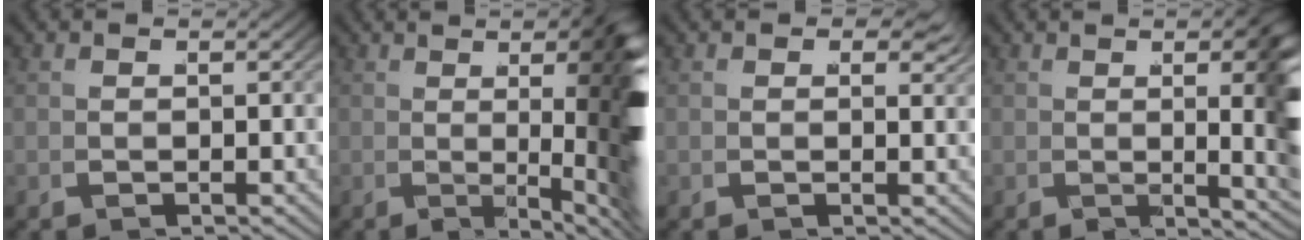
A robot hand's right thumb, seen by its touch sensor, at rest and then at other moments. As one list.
[{"total": 12.8, "force": [0.4, 3.7, 12.3], "torque": [-0.147, -0.012, 0.012]}, {"total": 2.2, "force": [1.2, 1.1, 1.5], "torque": [-0.018, 0.001, 0.016]}, {"total": 8.3, "force": [1.0, 2.7, 7.8], "torque": [-0.097, -0.003, 0.018]}]